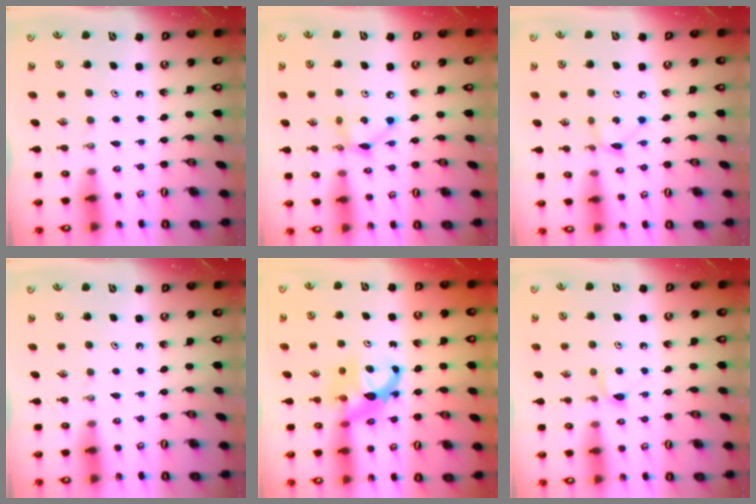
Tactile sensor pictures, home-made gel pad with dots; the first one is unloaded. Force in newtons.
{"total": 6.7, "press": 6.7, "slide": 0.2}
{"total": 2.3, "press": 2.3, "slide": 0.1}
{"total": 0.0}
{"total": 6.9, "press": 6.9, "slide": 0.4}
{"total": 5.2, "press": 5.2, "slide": 0.7}